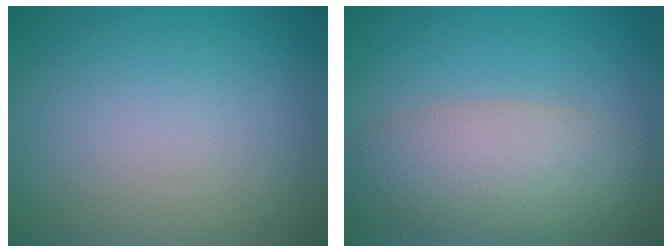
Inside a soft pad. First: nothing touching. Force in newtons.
{"total": 6.6, "press": 6.6, "slide": 0.4}